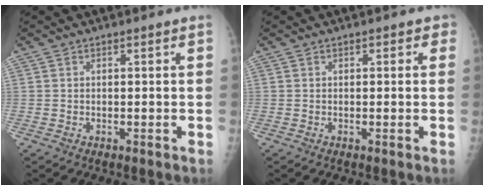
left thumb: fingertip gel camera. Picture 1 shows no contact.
{"total": 1.4, "force": [0.5, 0.9, 0.9], "torque": [0.005, 0.003, 0.001]}